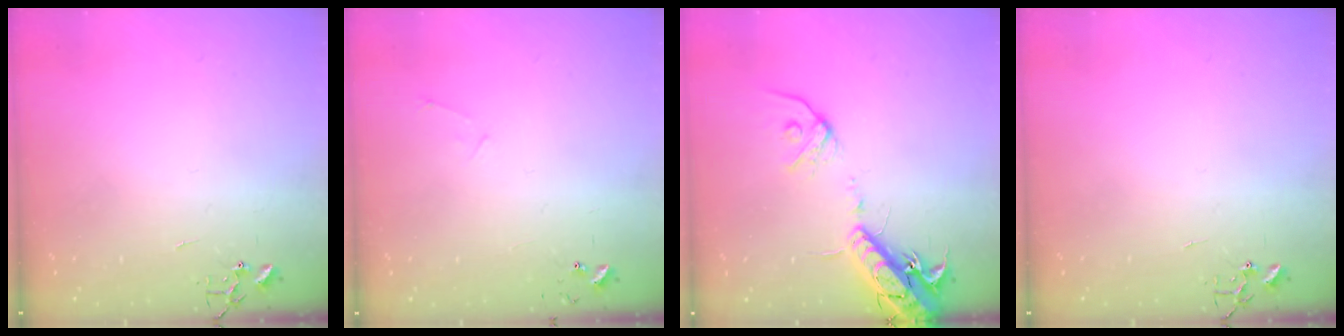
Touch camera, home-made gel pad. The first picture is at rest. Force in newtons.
{"total": 4.8, "press": 4.8, "slide": 0.5}
{"total": 17.2, "press": 16.9, "slide": 3.1}
{"total": 0.0}